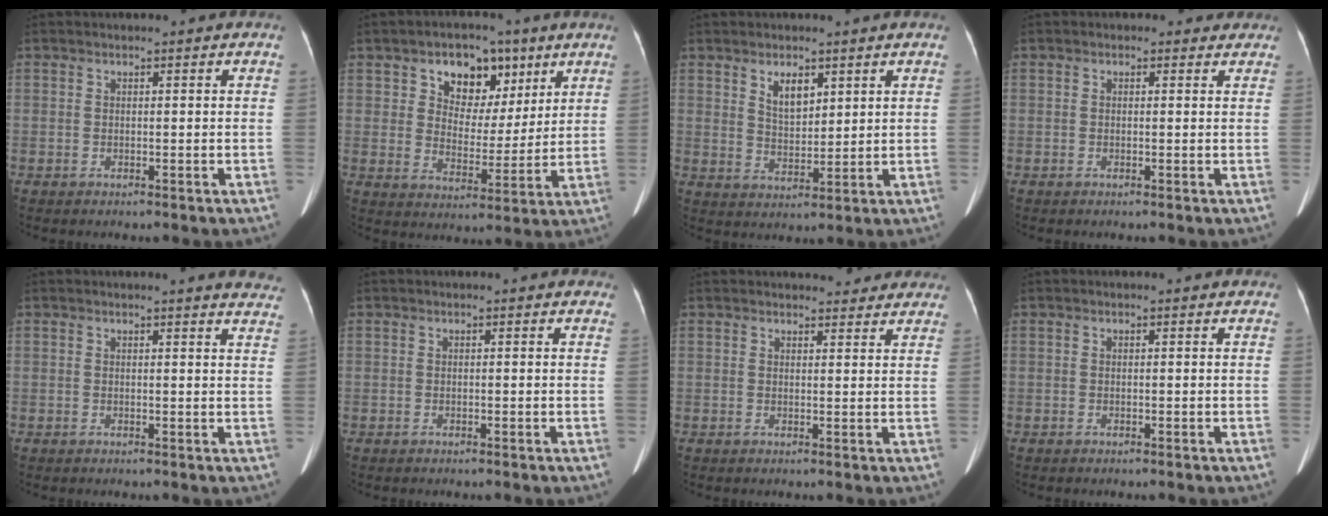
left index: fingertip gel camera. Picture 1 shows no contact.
{"total": 9.5, "force": [5.0, 6.2, 5.1], "torque": [-0.075, 0.022, 0.082]}
{"total": 4.5, "force": [2.5, 2.1, 3.1], "torque": [-0.057, 0.004, 0.049]}
{"total": 1.4, "force": [1.0, 1.0, 0.3], "torque": [0.003, 0.005, 0.002]}
{"total": 8.8, "force": [8.5, 0.8, 2.2], "torque": [-0.001, -0.035, 0.060]}
{"total": 0.5, "force": [0.5, 0.2, 0.1], "torque": [-0.005, -0.001, -0.004]}
{"total": 7.7, "force": [7.1, 2.1, 2.1], "torque": [-0.008, 0.003, 0.072]}
{"total": 0.0}